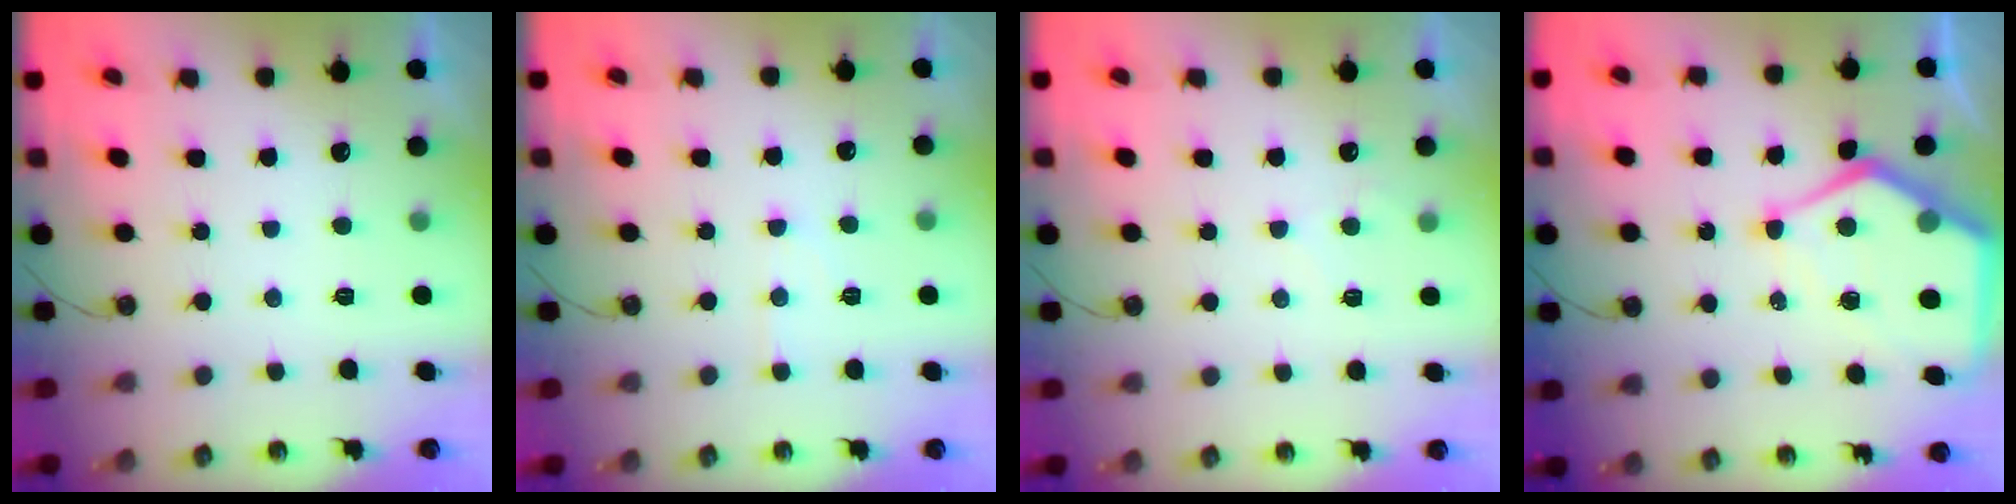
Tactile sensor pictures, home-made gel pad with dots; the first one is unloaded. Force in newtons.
{"total": 6.1, "press": 6.0, "slide": 0.9}
{"total": 4.0, "press": 3.9, "slide": 0.5}
{"total": 15.3, "press": 15.3, "slide": 1.5}